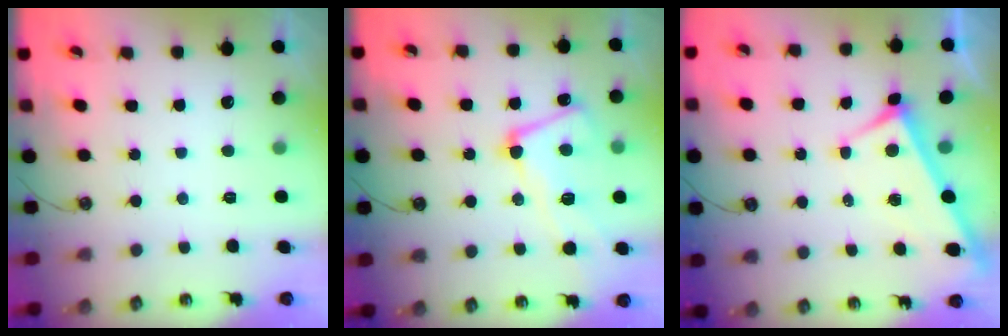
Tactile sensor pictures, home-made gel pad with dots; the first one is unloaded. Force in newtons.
{"total": 8.4, "press": 8.2, "slide": 1.7}
{"total": 4.0, "press": 3.9, "slide": 0.6}